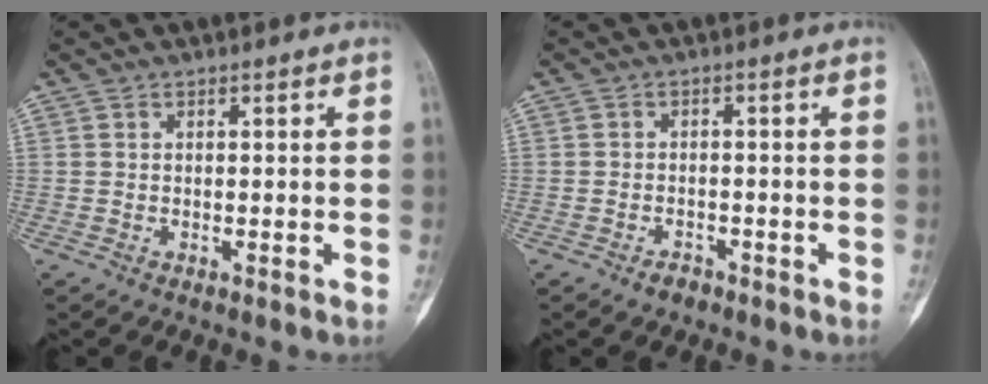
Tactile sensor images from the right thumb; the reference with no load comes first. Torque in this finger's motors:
{"motor_torque": [0.41, 0.19, 0.21, -0.06, 0.06]}